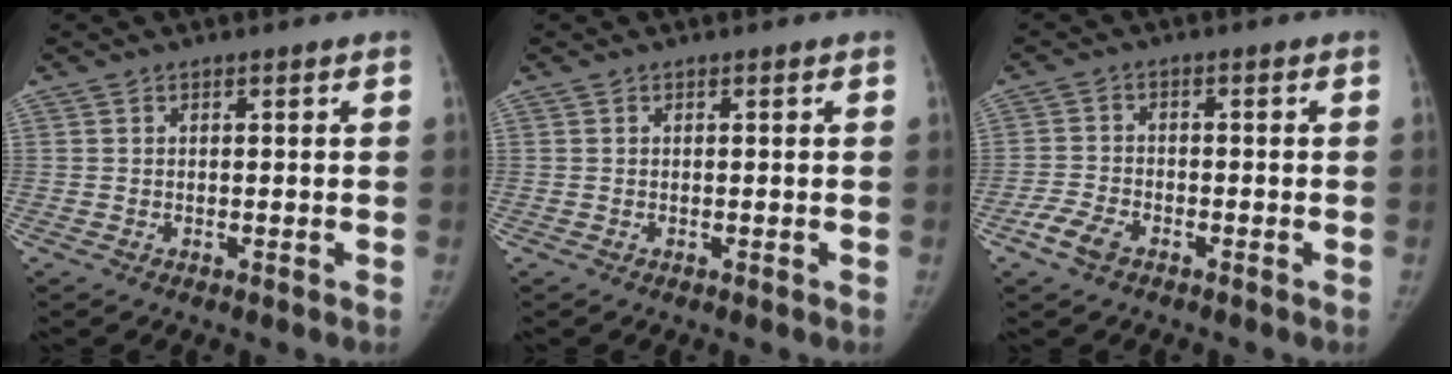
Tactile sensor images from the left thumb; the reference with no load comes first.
{"total": 0.0}
{"total": 4.7, "force": [-3.0, 2.5, 2.7], "torque": [-0.060, 0.010, -0.058]}